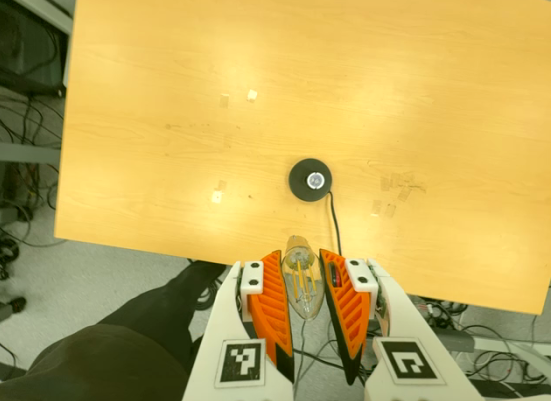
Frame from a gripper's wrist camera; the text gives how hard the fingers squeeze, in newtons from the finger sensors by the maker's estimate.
{"total": 13.9, "left": 14.3, "right": 13.6}